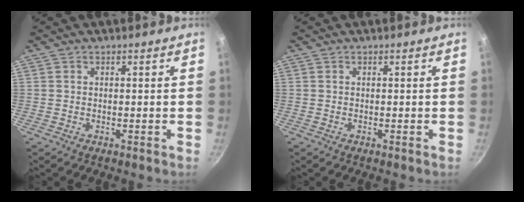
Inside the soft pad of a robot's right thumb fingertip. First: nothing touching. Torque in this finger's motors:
{"motor_torque": [-0.02, -0.30, 0.20, -0.15, -0.06]}